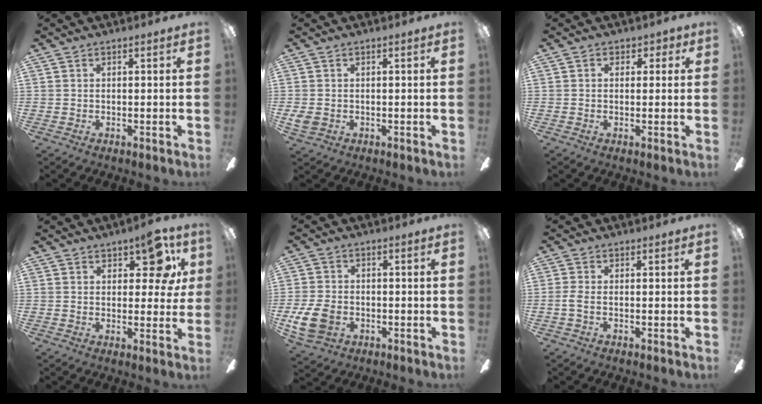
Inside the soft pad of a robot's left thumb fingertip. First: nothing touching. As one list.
[{"total": 2.4, "force": [-0.8, 1.7, 1.4], "torque": [-0.030, 0.002, -0.015]}, {"total": 1.8, "force": [0.1, 1.5, 1.0], "torque": [-0.003, 0.002, -0.002]}, {"total": 9.5, "force": [4.6, 5.1, 6.6], "torque": [-0.068, -0.013, 0.077]}, {"total": 8.5, "force": [-2.7, 6.1, 5.3], "torque": [-0.113, 0.005, -0.048]}, {"total": 2.0, "force": [-0.5, 0.6, 1.8], "torque": [-0.033, 0.004, -0.010]}]